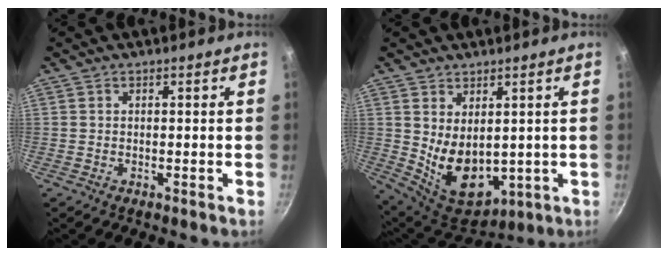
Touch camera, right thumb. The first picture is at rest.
{"total": 11.5, "force": [1.2, 7.5, 8.7], "torque": [-0.117, -0.038, 0.050]}